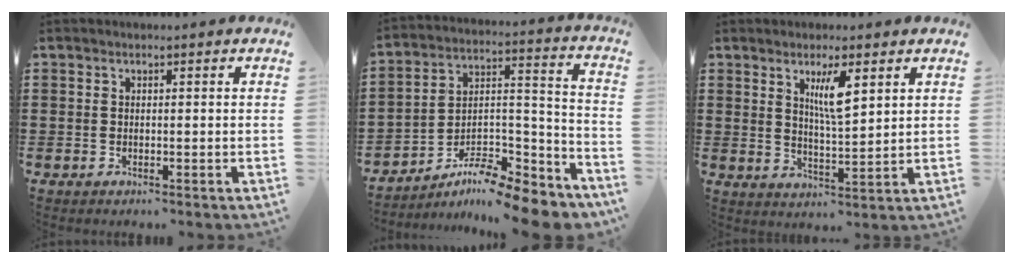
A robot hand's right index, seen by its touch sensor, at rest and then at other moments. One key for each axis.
{"total": 9.5, "fx": -8.6, "fy": 1.6, "fz": 3.9, "tx": -0.060, "ty": 0.014, "tz": -0.169}
{"total": 5.4, "fx": 2.7, "fy": 1.3, "fz": 4.6, "tx": -0.082, "ty": -0.001, "tz": 0.041}